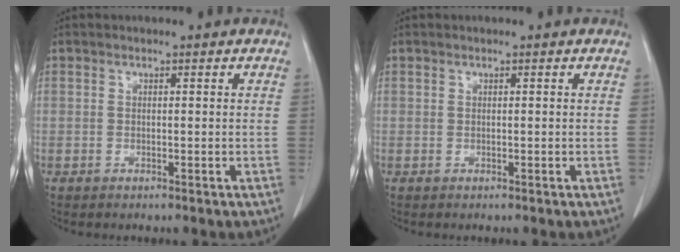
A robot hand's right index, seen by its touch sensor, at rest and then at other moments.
{"total": 0.0}